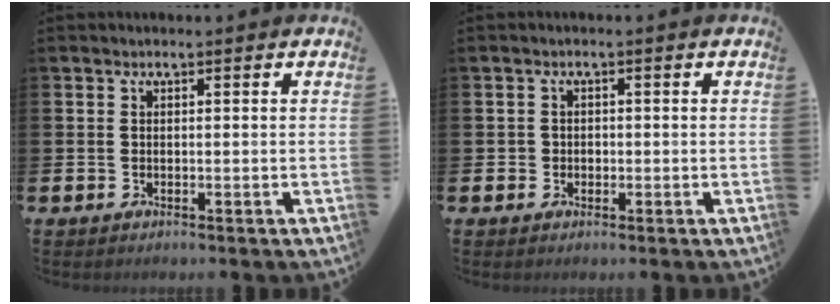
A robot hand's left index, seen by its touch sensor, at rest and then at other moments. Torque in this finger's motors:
{"motor_torque": [0.02, 0.01, 0.00, -0.01]}